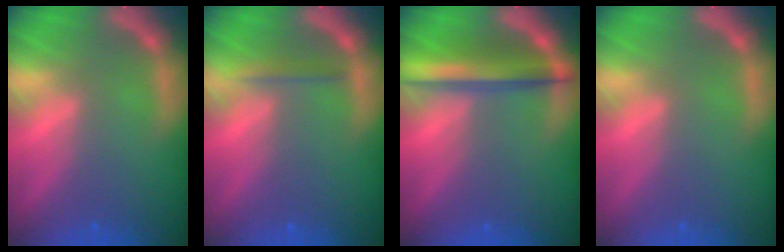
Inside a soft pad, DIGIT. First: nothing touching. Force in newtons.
{"total": 1.4}
{"total": 5.5}
{"total": 0.0}